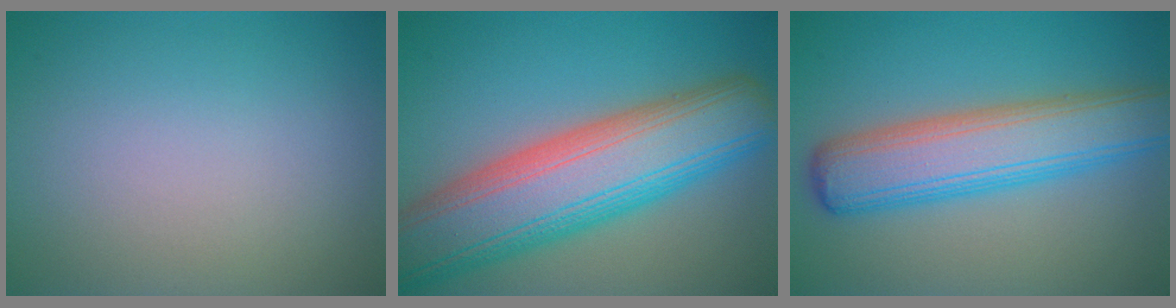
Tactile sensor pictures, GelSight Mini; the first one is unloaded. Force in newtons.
{"total": 12.5, "press": 12.5, "slide": 0.5}
{"total": 7.8, "press": 7.8, "slide": 0.3}